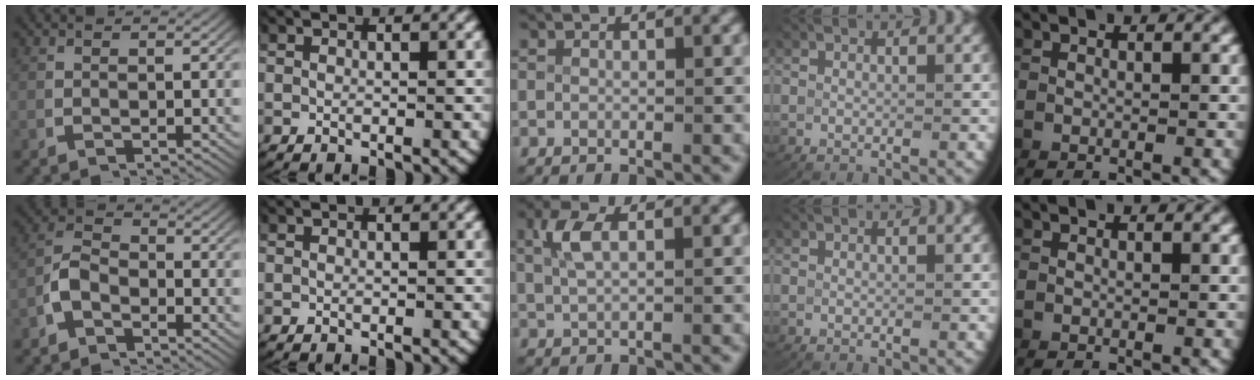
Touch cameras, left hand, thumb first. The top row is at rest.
{"thumb": {"total": 4.0, "force": [-1.6, 3.1, 2.0], "torque": [-0.045, -0.006, -0.032]}, "middle": {"total": 2.5, "force": [0.9, 1.0, 2.1], "torque": [-0.053, 0.000, 0.022]}}